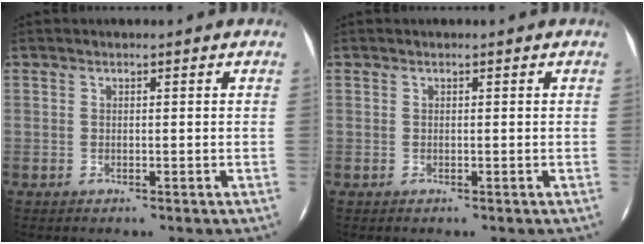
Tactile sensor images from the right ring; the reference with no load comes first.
{"total": 0.0}